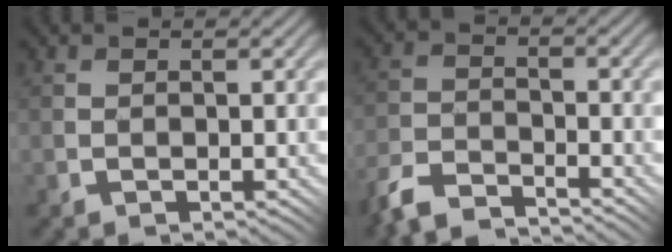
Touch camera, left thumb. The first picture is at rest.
{"total": 6.5, "force": [-6.0, 1.5, 2.2], "torque": [-0.051, -0.003, -0.132]}